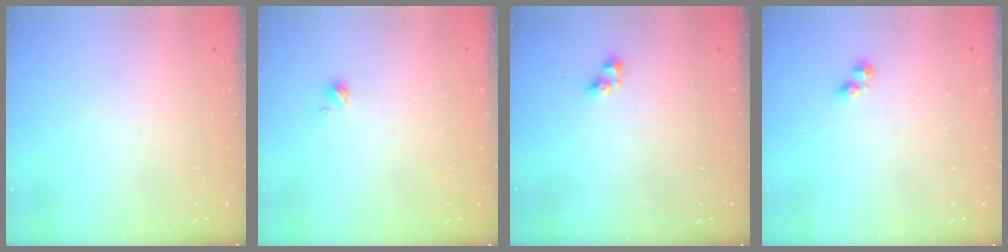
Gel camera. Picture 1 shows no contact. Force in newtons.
{"total": 0.0}
{"total": 3.8, "press": 3.8, "slide": 0.4}
{"total": 2.5, "press": 2.5, "slide": 0.4}